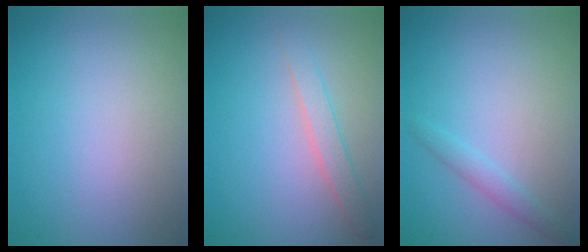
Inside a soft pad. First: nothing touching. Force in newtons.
{"total": 1.8, "press": 1.8, "slide": 0.1}
{"total": 1.4, "press": 1.4, "slide": 0.1}